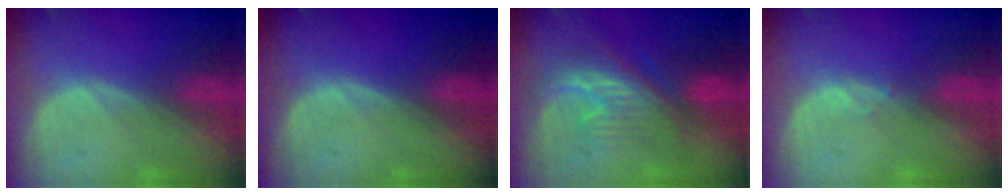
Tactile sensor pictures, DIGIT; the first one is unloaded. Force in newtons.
{"total": 0.0}
{"total": 8.4, "press": 8.1, "slide": 1.9}
{"total": 0.7, "press": 0.7, "slide": 0.2}